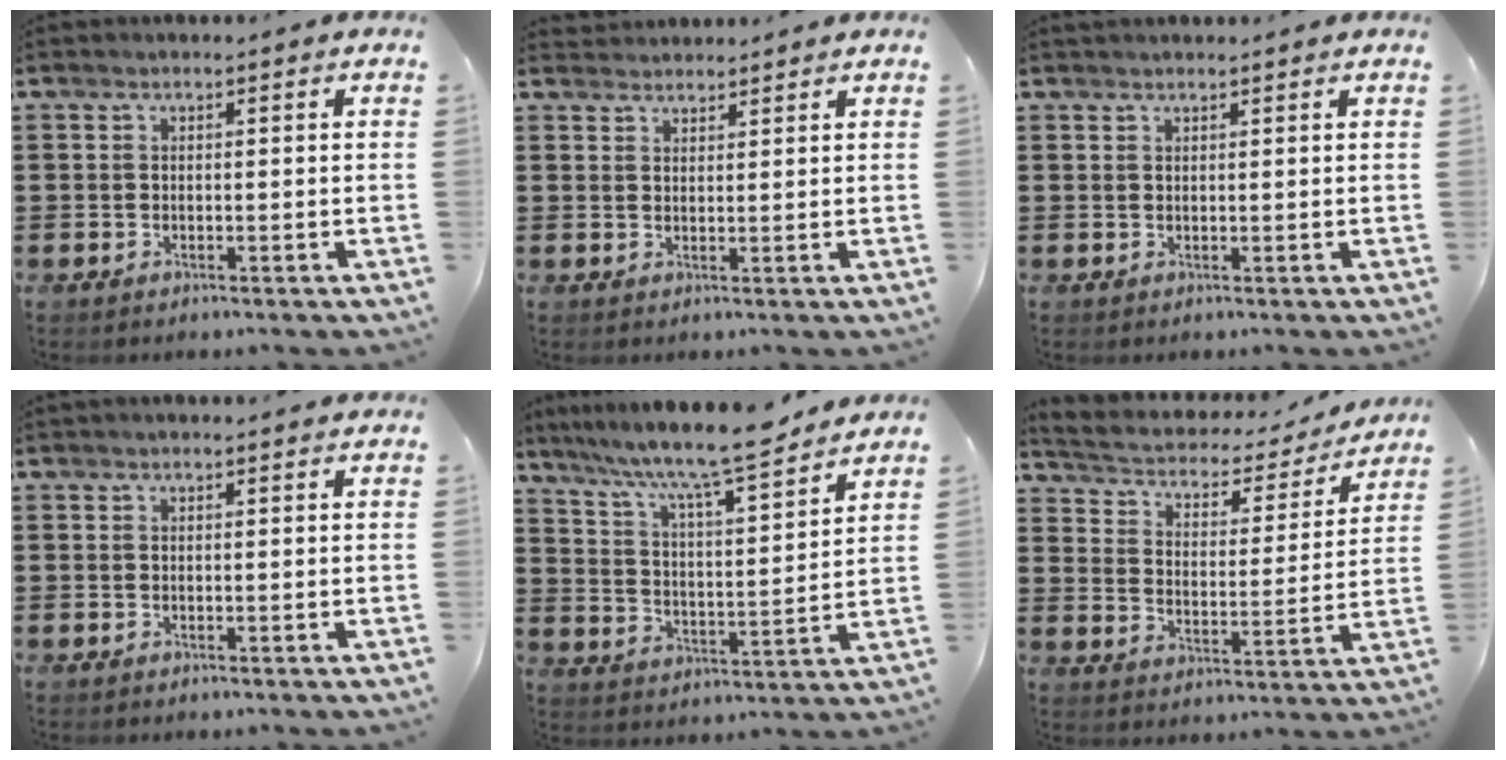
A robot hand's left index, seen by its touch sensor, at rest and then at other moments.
{"total": 1.8, "force": [1.8, 0.3, -0.3], "torque": [0.000, -0.001, 0.036]}
{"total": 0.8, "force": [0.8, 0.1, 0.1], "torque": [-0.003, 0.000, 0.015]}
{"total": 0.7, "force": [0.7, 0.0, 0.2], "torque": [-0.006, -0.001, 0.013]}
{"total": 8.9, "force": [7.8, -0.1, 4.3], "torque": [-0.103, -0.050, 0.124]}
{"total": 2.7, "force": [2.1, 1.5, 1.0], "torque": [-0.037, -0.021, 0.024]}